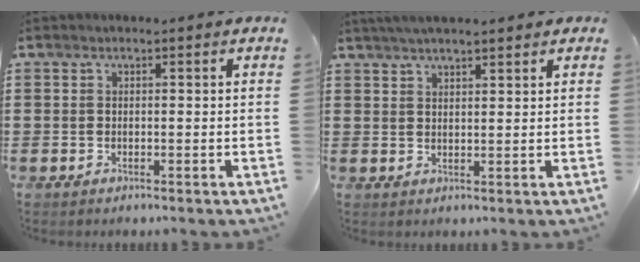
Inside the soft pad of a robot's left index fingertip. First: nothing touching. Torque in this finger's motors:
{"motor_torque": [2.14, 0.00, 0.90, 0.21]}